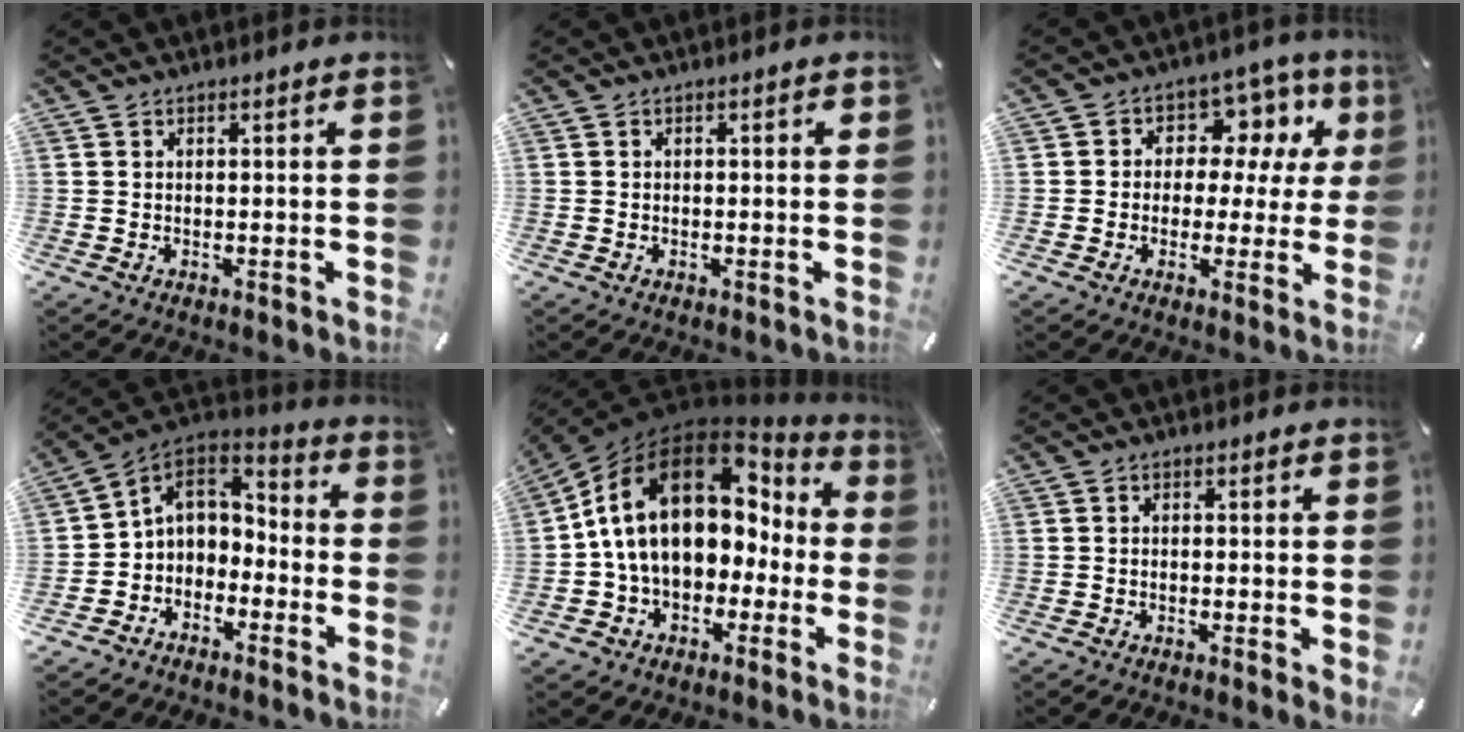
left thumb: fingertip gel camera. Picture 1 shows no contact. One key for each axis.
{"total": 1.1, "fx": -0.2, "fy": 0.4, "fz": 1.0, "tx": -0.017, "ty": 0.001, "tz": -0.006}
{"total": 9.7, "fx": 2.0, "fy": 7.9, "fz": 5.2, "tx": -0.074, "ty": -0.007, "tz": 0.037}
{"total": 6.5, "fx": -1.7, "fy": 6.0, "fz": 2.1, "tx": -0.054, "ty": 0.013, "tz": -0.030}
{"total": 19.8, "fx": 4.5, "fy": 13.9, "fz": 13.3, "tx": -0.255, "ty": -0.011, "tz": 0.082}
{"total": 0.9, "fx": -0.4, "fy": 0.3, "fz": 0.7, "tx": -0.014, "ty": -0.002, "tz": -0.008}